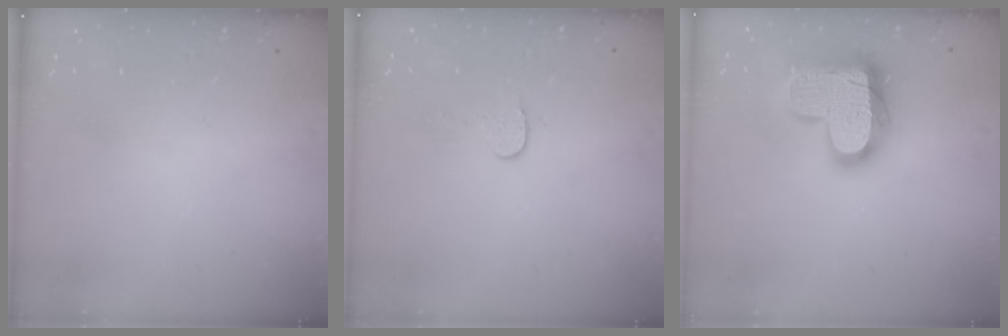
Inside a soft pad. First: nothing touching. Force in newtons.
{"total": 5.5, "press": 5.5, "slide": 0.4}
{"total": 17.9, "press": 17.9, "slide": 1.4}